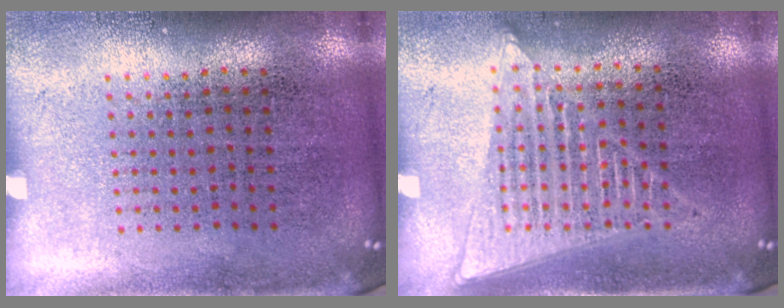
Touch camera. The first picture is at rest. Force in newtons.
{"total": 1.6, "press": 1.5, "slide": 0.6}